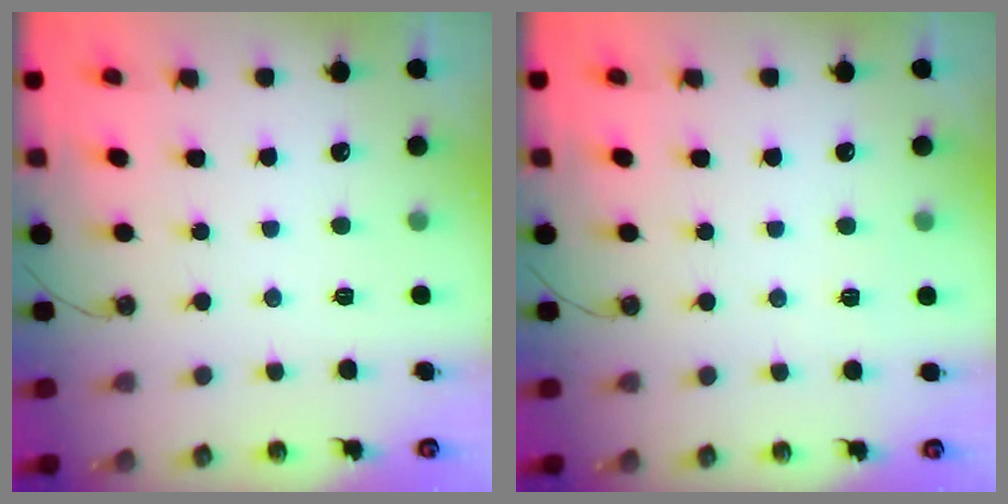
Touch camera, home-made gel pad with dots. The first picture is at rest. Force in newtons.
{"total": 2.1, "press": 2.1, "slide": 0.4}